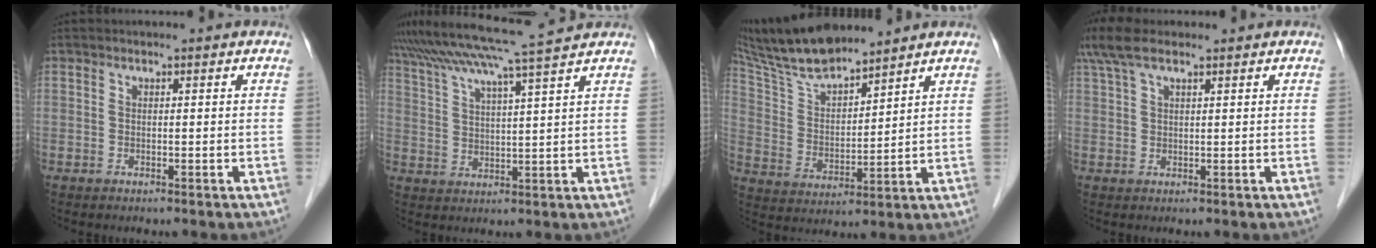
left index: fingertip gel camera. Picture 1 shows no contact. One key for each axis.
{"total": 13.7, "fx": 11.4, "fy": -1.8, "fz": 7.4, "tx": -0.135, "ty": 0.006, "tz": 0.171}
{"total": 12.0, "fx": 10.7, "fy": 1.5, "fz": 5.1, "tx": -0.112, "ty": 0.014, "tz": 0.208}
{"total": 6.5, "fx": 4.7, "fy": 1.9, "fz": 4.1, "tx": -0.097, "ty": 0.034, "tz": 0.092}